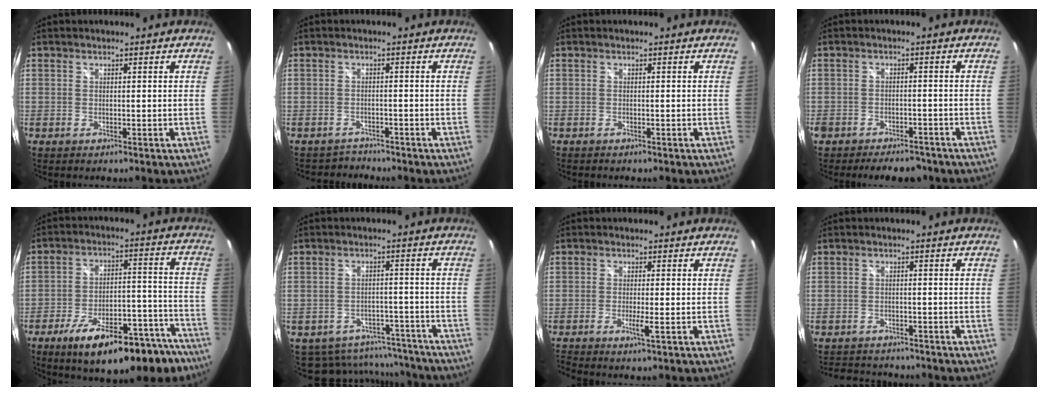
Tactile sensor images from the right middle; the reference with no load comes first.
{"total": 2.8, "force": [-2.5, 1.0, -0.6], "torque": [0.004, 0.003, -0.045]}
{"total": 0.6, "force": [-0.6, 0.2, 0.1], "torque": [-0.004, -0.002, -0.010]}
{"total": 8.5, "force": [-6.8, 3.9, 3.2], "torque": [-0.080, -0.006, -0.095]}
{"total": 22.9, "force": [-17.1, 7.9, 12.9], "torque": [-0.189, 0.008, -0.227]}
{"total": 13.0, "force": [-11.2, 6.2, 2.5], "torque": [-0.061, 0.027, -0.133]}
{"total": 2.7, "force": [-1.4, -0.6, 2.2], "torque": [-0.048, -0.005, -0.031]}
{"total": 7.1, "force": [-6.4, 2.6, 1.7], "torque": [-0.046, 0.000, -0.094]}